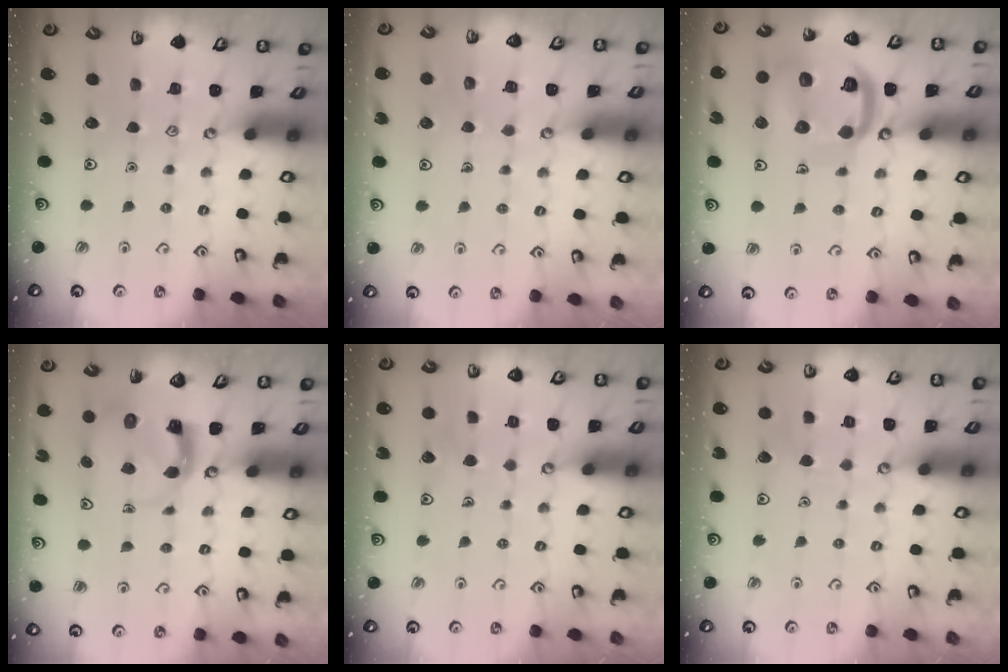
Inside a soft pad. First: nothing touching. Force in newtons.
{"total": 3.9, "press": 3.8, "slide": 0.3}
{"total": 17.4, "press": 17.3, "slide": 1.9}
{"total": 4.0, "press": 4.0, "slide": 0.5}
{"total": 3.2, "press": 3.2, "slide": 0.2}
{"total": 2.9, "press": 2.9, "slide": 0.2}